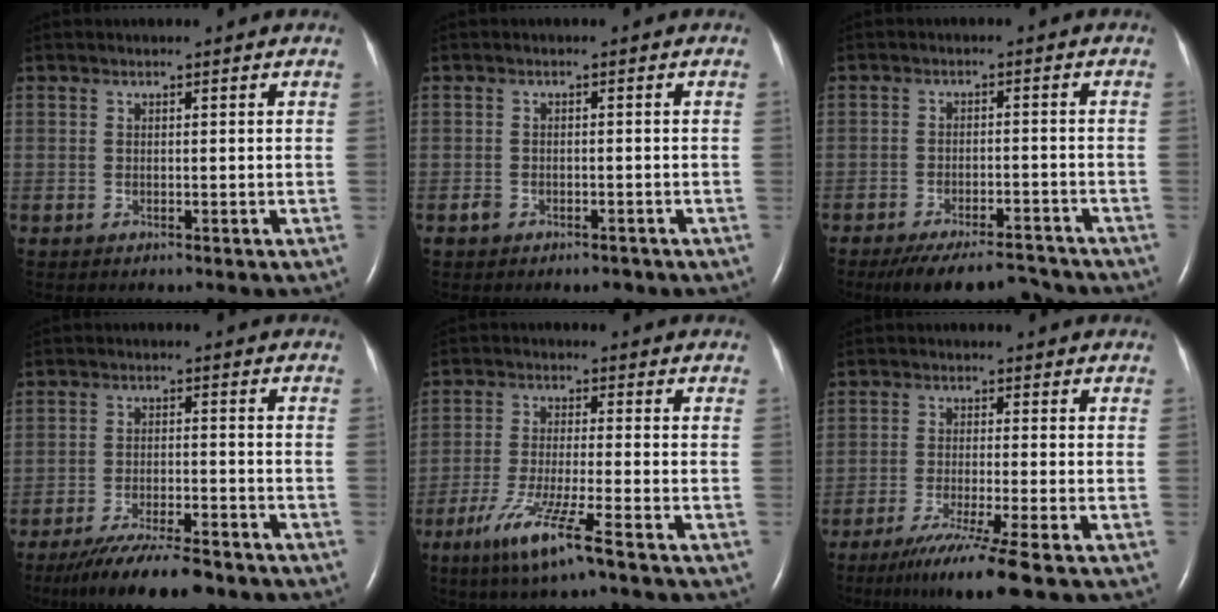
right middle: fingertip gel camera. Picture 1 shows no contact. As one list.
[{"total": 2.3, "force": [-1.5, 1.4, 1.0], "torque": [-0.016, 0.003, -0.015]}, {"total": 10.6, "force": [-9.6, 2.4, 3.8], "torque": [-0.062, -0.001, -0.142]}, {"total": 11.6, "force": [-9.6, 1.8, 6.3], "torque": [-0.103, -0.024, -0.152]}, {"total": 8.6, "force": [-5.1, -0.5, 6.9], "torque": [-0.136, -0.025, -0.096]}, {"total": 9.0, "force": [-6.2, -1.6, 6.3], "torque": [-0.105, -0.031, -0.103]}]